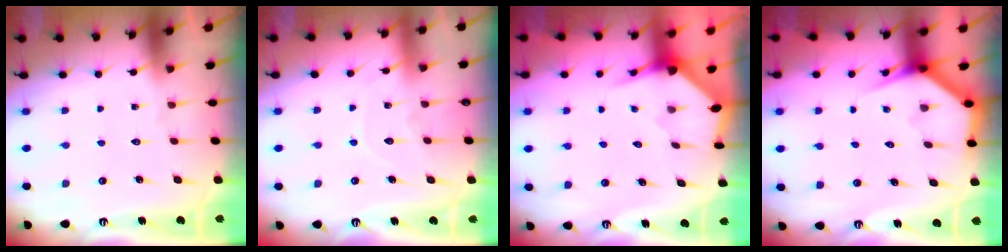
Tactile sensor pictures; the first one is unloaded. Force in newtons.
{"total": 6.3, "press": 6.3, "slide": 0.6}
{"total": 3.3, "press": 3.3, "slide": 0.1}
{"total": 3.4, "press": 3.4, "slide": 0.2}